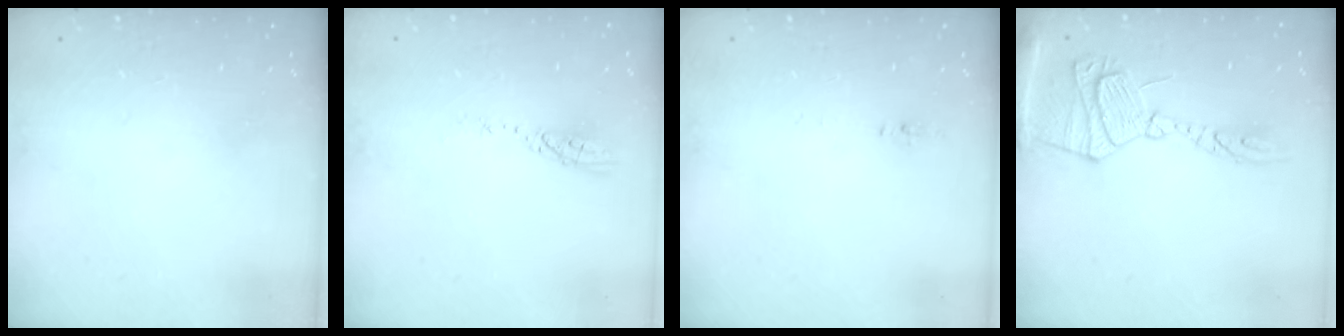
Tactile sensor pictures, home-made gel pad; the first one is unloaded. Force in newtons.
{"total": 3.8, "press": 3.8, "slide": 0.2}
{"total": 6.0, "press": 5.7, "slide": 1.9}
{"total": 18.1, "press": 18.0, "slide": 1.6}